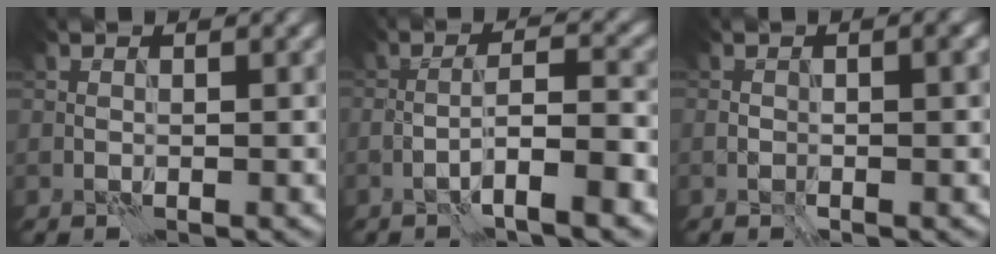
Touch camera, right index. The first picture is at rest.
{"total": 5.1, "force": [-2.0, 0.8, 4.6], "torque": [-0.073, 0.012, -0.040]}
{"total": 2.1, "force": [-0.4, 0.8, 1.9], "torque": [-0.029, -0.002, -0.008]}